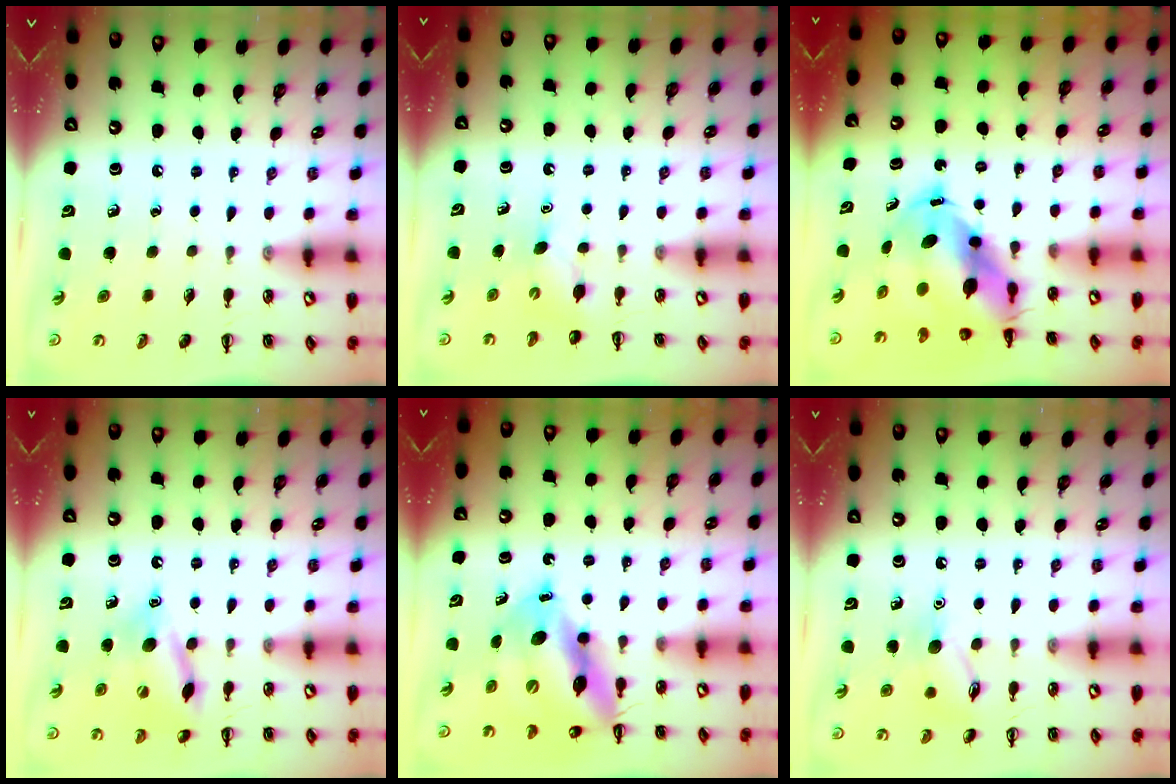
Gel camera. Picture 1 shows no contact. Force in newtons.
{"total": 3.5, "press": 3.4, "slide": 0.8}
{"total": 9.5, "press": 9.1, "slide": 2.7}
{"total": 13.3, "press": 13.1, "slide": 2.3}
{"total": 15.3, "press": 14.5, "slide": 4.7}
{"total": 9.7, "press": 9.7, "slide": 0.5}